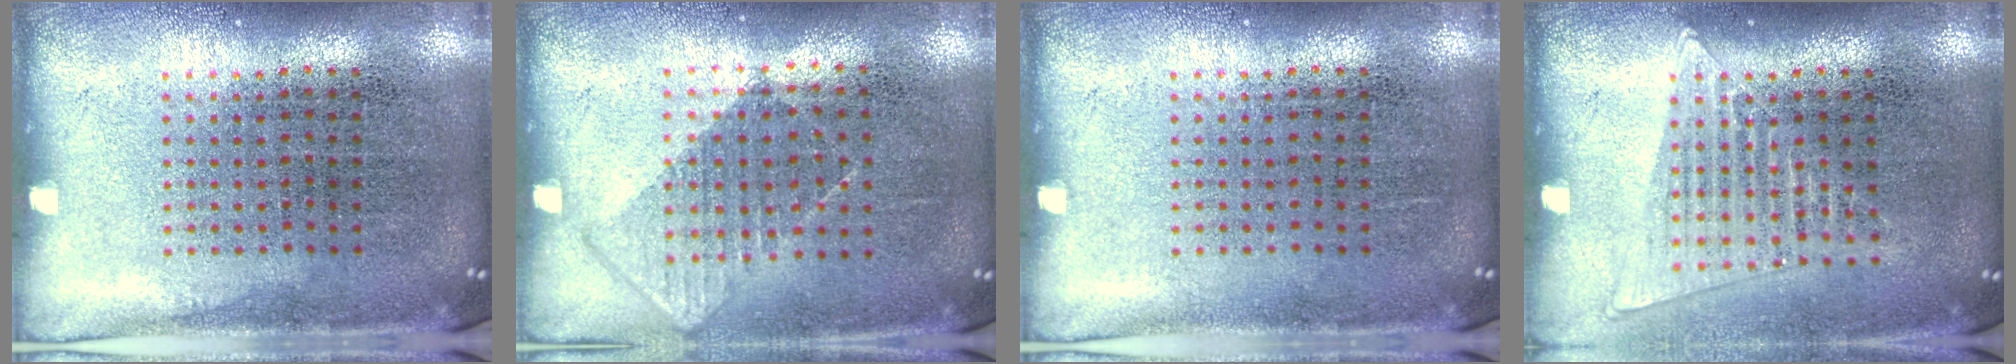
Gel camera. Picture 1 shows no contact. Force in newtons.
{"total": 0.9, "press": 0.7, "slide": 0.4}
{"total": 0.0}
{"total": 1.3, "press": 1.2, "slide": 0.5}